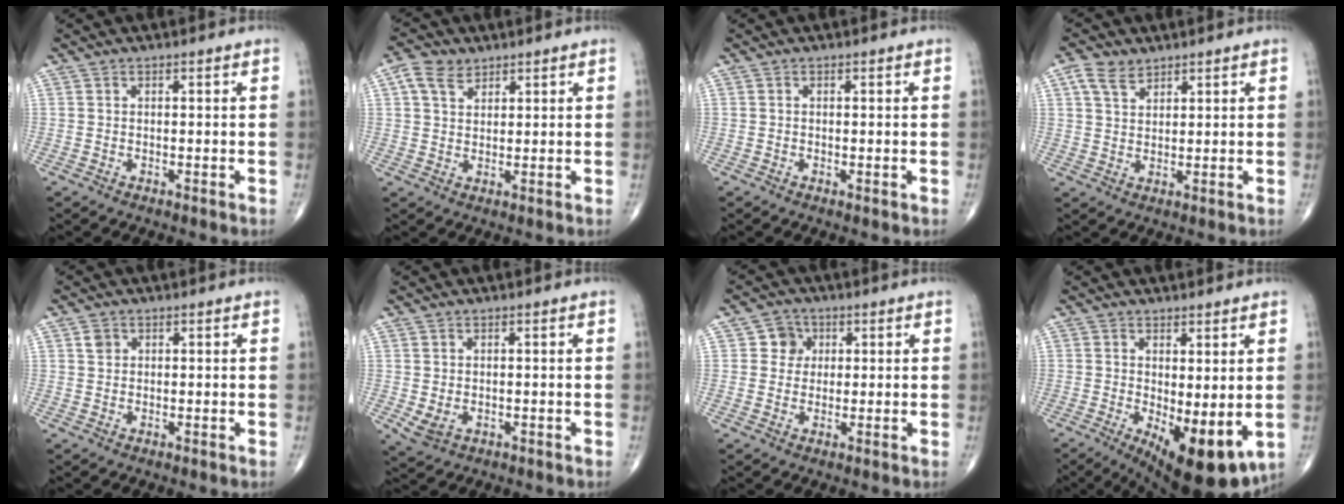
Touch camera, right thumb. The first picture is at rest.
{"total": 5.1, "force": [2.8, 3.4, 2.5], "torque": [-0.037, -0.003, 0.055]}
{"total": 0.0}
{"total": 4.7, "force": [3.0, 2.9, 2.2], "torque": [-0.034, -0.007, 0.060]}
{"total": 1.7, "force": [0.7, 1.4, 0.6], "torque": [-0.001, -0.002, 0.011]}
{"total": 3.0, "force": [-0.3, 2.0, 2.2], "torque": [-0.039, -0.002, 0.007]}
{"total": 4.1, "force": [1.1, 3.8, 0.9], "torque": [0.014, 0.003, 0.010]}
{"total": 12.0, "force": [-2.3, 4.6, 10.9], "torque": [-0.149, -0.025, -0.017]}